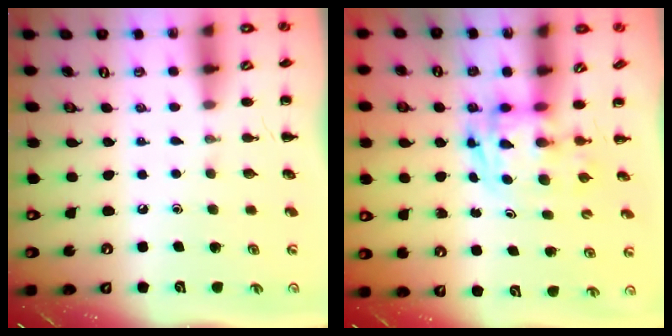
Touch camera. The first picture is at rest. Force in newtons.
{"total": 2.8, "press": 2.7, "slide": 0.5}